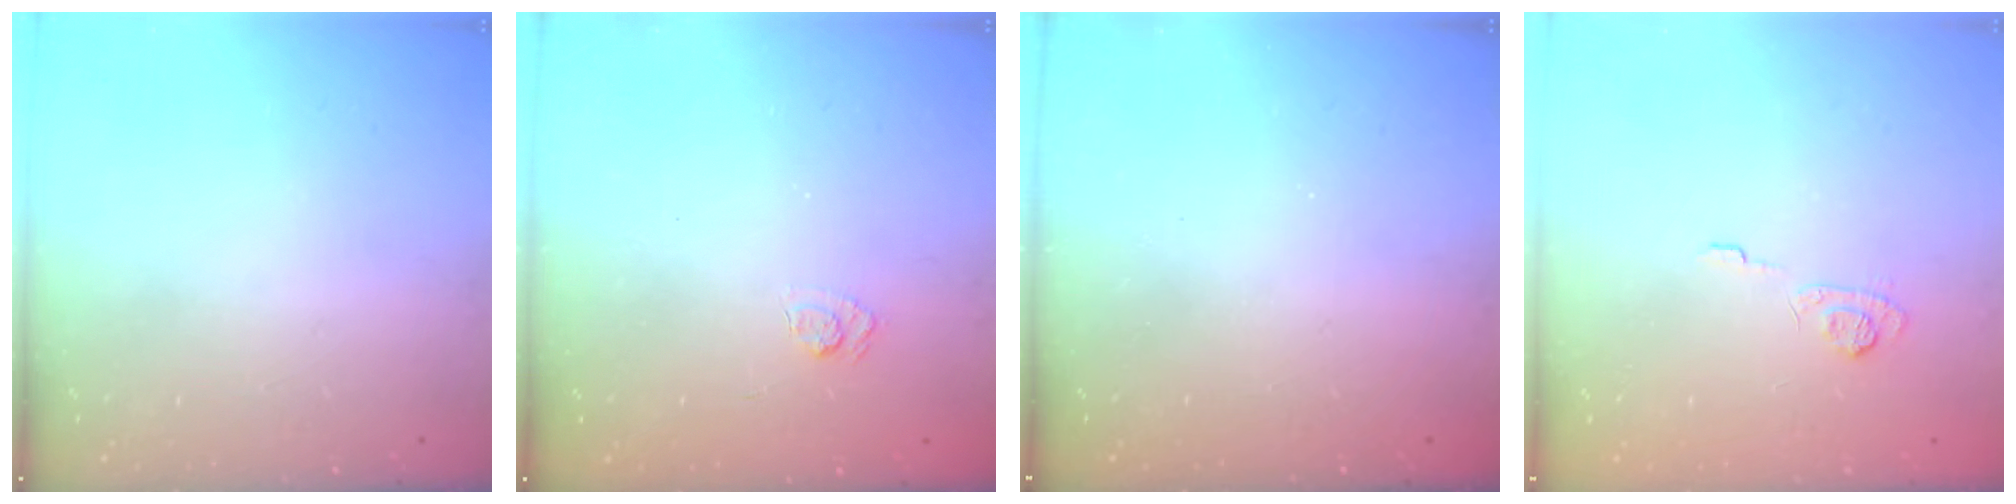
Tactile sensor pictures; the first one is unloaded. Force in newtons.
{"total": 2.5, "press": 2.1, "slide": 1.3}
{"total": 2.3, "press": 2.2, "slide": 0.8}
{"total": 6.2, "press": 6.1, "slide": 1.5}